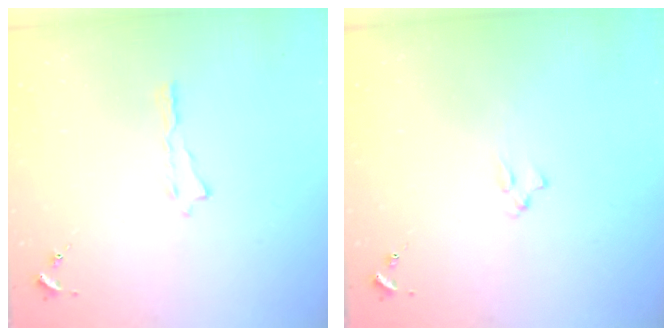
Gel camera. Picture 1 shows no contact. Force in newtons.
{"total": 1.3, "press": 1.3, "slide": 0.3}